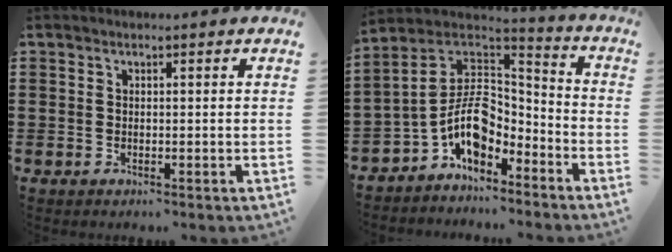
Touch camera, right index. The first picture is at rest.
{"total": 9.5, "force": [-3.8, 5.4, 6.8], "torque": [-0.162, -0.010, -0.082]}